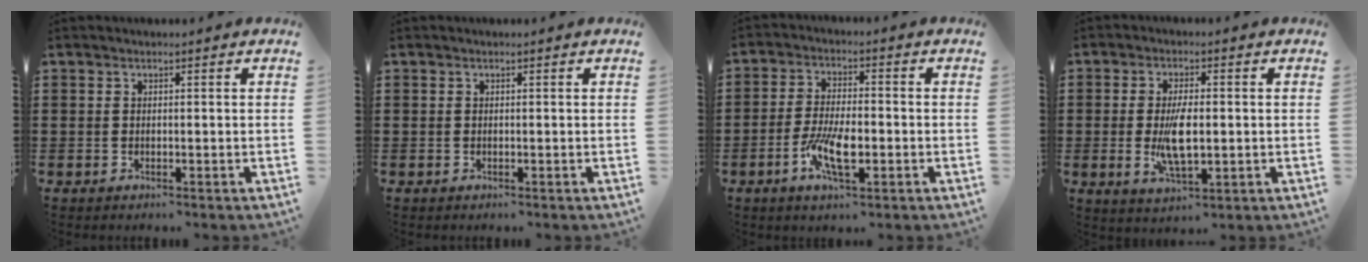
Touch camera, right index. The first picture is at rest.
{"total": 0.0}
{"total": 7.6, "force": [-2.6, 2.7, 6.6], "torque": [-0.141, -0.008, -0.049]}
{"total": 7.0, "force": [-0.5, 2.7, 6.5], "torque": [-0.128, -0.011, -0.014]}